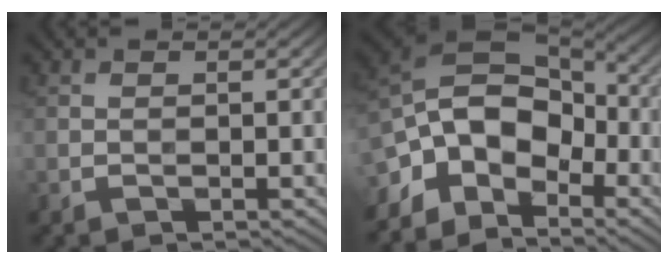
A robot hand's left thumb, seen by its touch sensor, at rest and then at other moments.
{"total": 11.6, "force": [-4.4, 7.8, 7.3], "torque": [-0.145, -0.002, -0.095]}